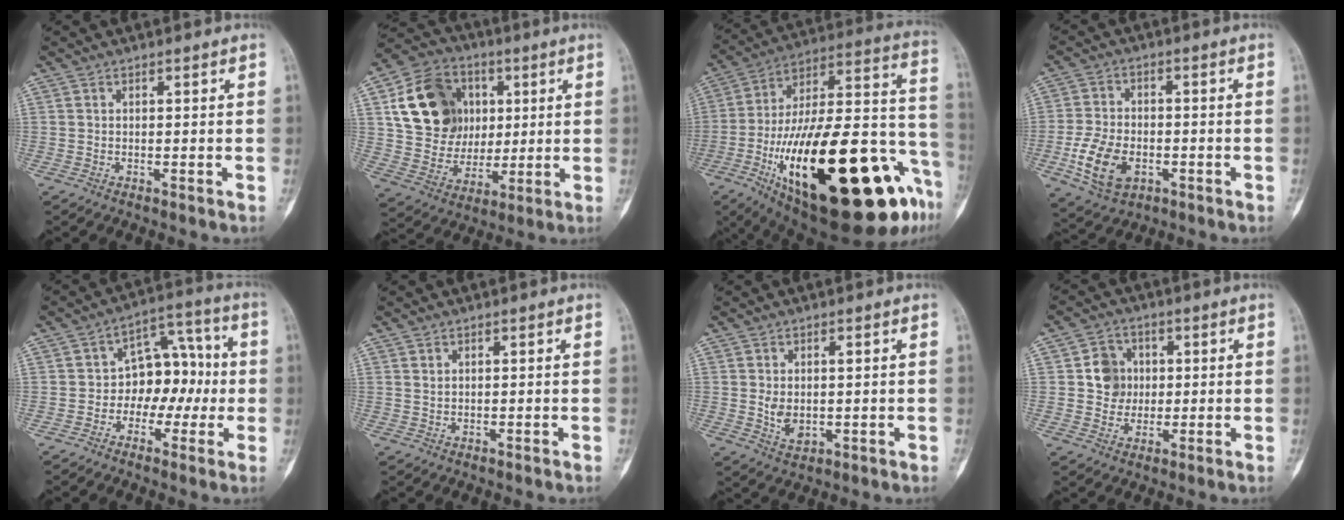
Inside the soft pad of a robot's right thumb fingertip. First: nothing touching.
{"total": 18.4, "force": [4.9, 14.8, 9.9], "torque": [-0.139, -0.002, 0.094]}
{"total": 41.3, "force": [-15.8, 14.3, 35.3], "torque": [-0.492, 0.045, -0.240]}
{"total": 10.5, "force": [-3.3, 6.8, 7.4], "torque": [-0.137, 0.006, -0.055]}
{"total": 10.5, "force": [-1.1, 7.5, 7.2], "torque": [-0.054, 0.043, -0.030]}
{"total": 2.3, "force": [1.1, 1.5, 1.4], "torque": [-0.019, -0.009, 0.028]}
{"total": 4.8, "force": [0.4, 2.9, 3.8], "torque": [-0.061, -0.009, 0.015]}
{"total": 6.5, "force": [0.8, 6.0, 2.4], "torque": [-0.005, 0.005, 0.011]}